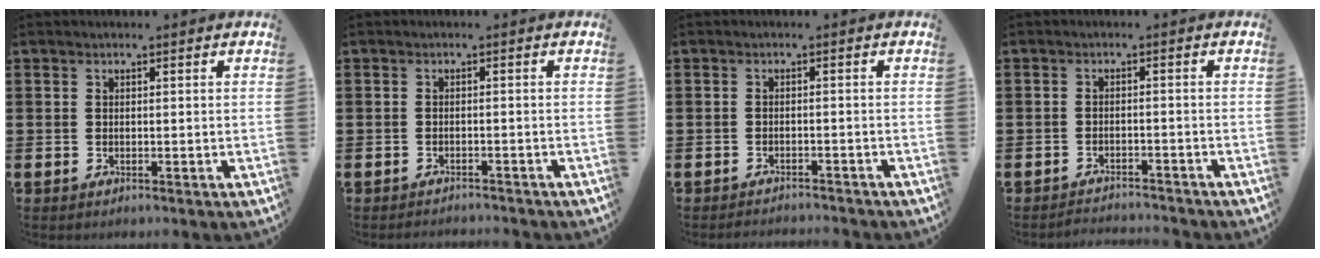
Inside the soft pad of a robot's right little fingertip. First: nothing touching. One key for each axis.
{"total": 1.0, "fx": -1.0, "fy": 0.0, "fz": -0.1, "tx": -0.001, "ty": 0.001, "tz": -0.021}
{"total": 1.3, "fx": -1.3, "fy": -0.1, "fz": -0.1, "tx": -0.002, "ty": 0.003, "tz": -0.027}
{"total": 1.8, "fx": -1.8, "fy": -0.1, "fz": -0.2, "tx": -0.002, "ty": 0.005, "tz": -0.038}